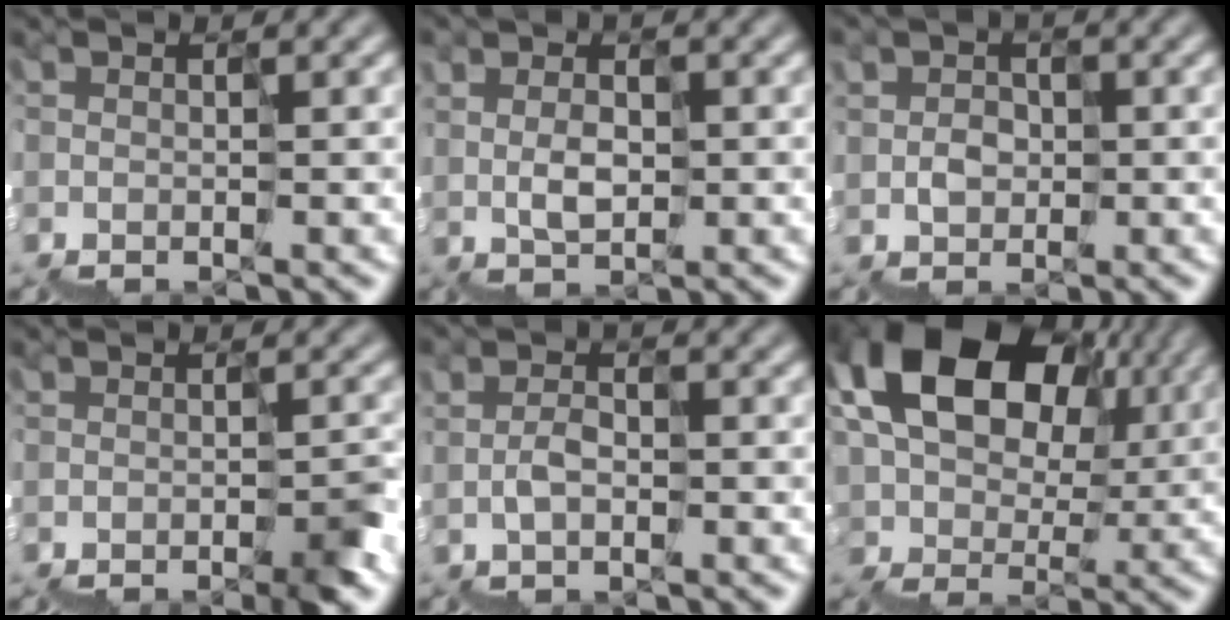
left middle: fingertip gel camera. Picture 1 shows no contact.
{"total": 1.6, "force": [1.5, 0.5, 0.0], "torque": [0.006, 0.012, 0.035]}
{"total": 1.6, "force": [0.5, 1.5, -0.1], "torque": [0.011, 0.013, 0.011]}
{"total": 4.5, "force": [-2.7, 1.4, 3.4], "torque": [-0.042, -0.009, -0.039]}
{"total": 0.8, "force": [0.6, 0.2, -0.4], "torque": [0.010, 0.012, 0.011]}
{"total": 15.9, "force": [6.5, 10.9, 9.5], "torque": [-0.150, 0.049, 0.115]}